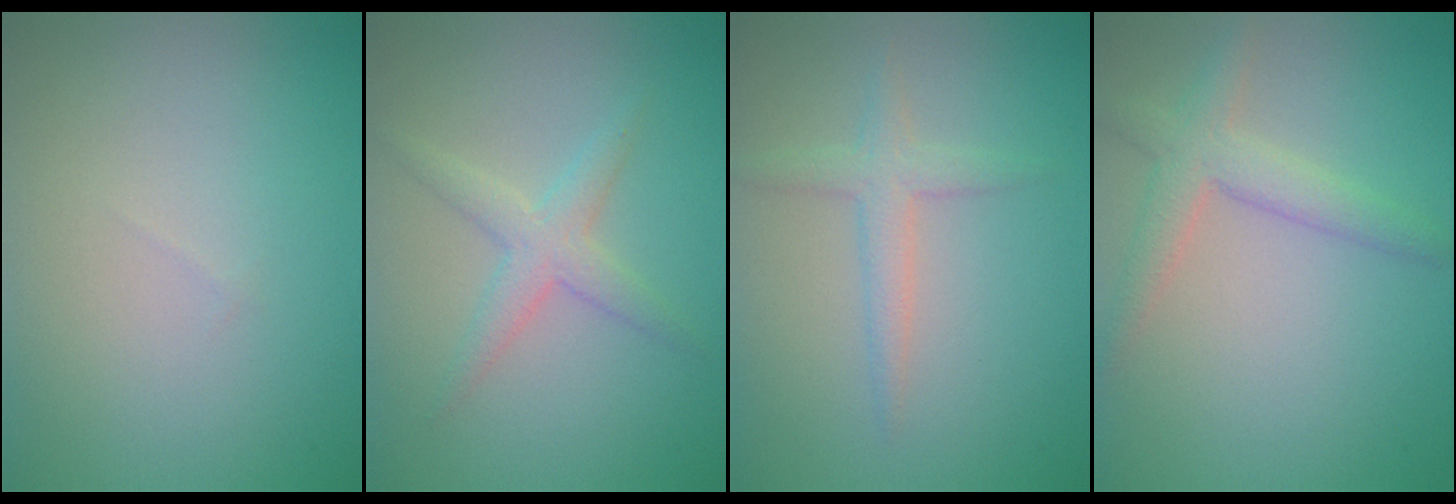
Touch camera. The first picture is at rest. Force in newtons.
{"total": 2.5, "press": 2.5, "slide": 0.0}
{"total": 2.2, "press": 2.2, "slide": 0.1}
{"total": 3.2, "press": 3.2, "slide": 0.2}